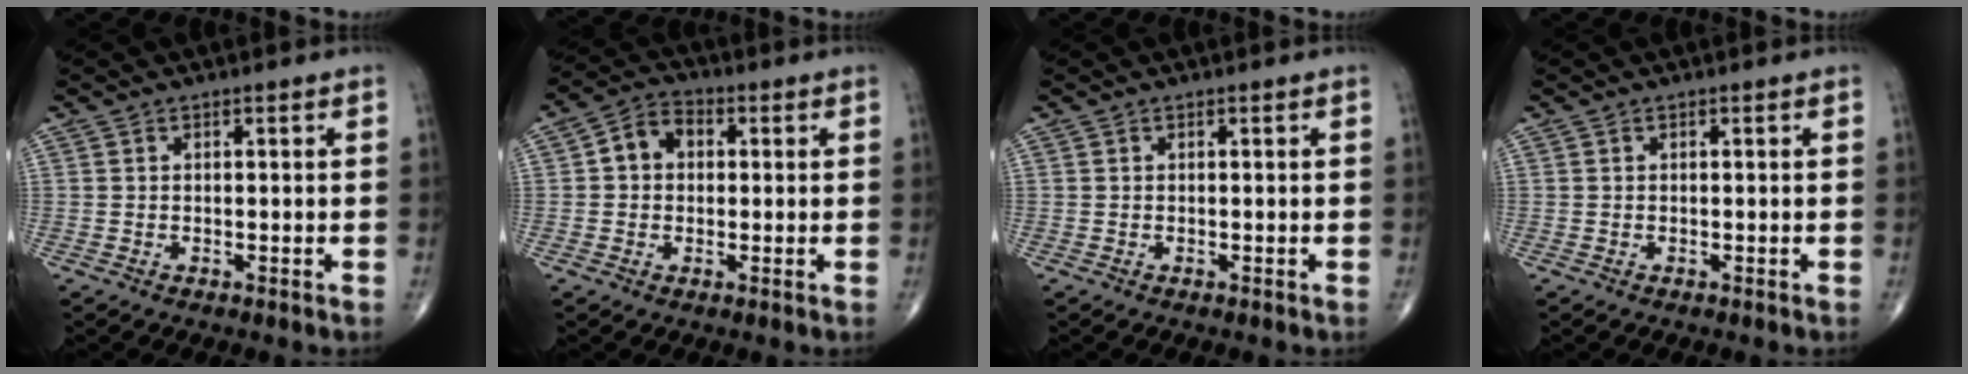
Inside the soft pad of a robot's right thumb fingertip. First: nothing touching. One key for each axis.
{"total": 6.1, "fx": 0.7, "fy": 4.8, "fz": 3.6, "tx": -0.050, "ty": 0.018, "tz": 0.003}
{"total": 0.0}
{"total": 0.0}